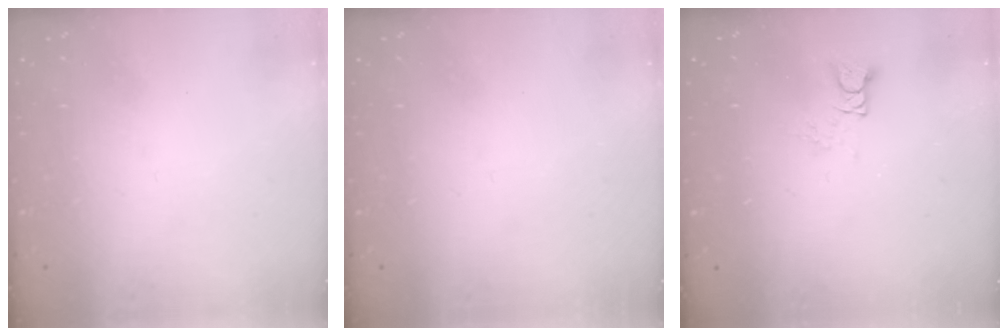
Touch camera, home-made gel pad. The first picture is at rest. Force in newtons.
{"total": 0.0}
{"total": 3.3, "press": 3.2, "slide": 0.4}